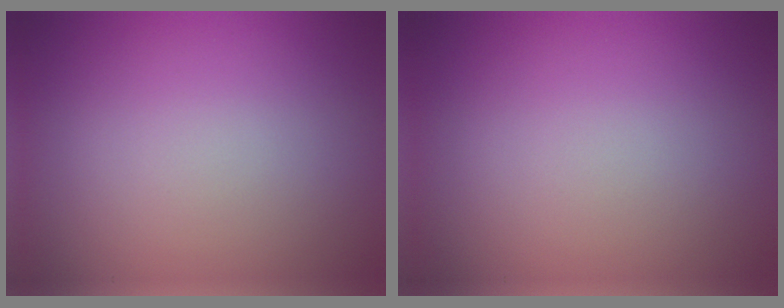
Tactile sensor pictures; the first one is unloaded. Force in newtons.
{"total": 0.0}